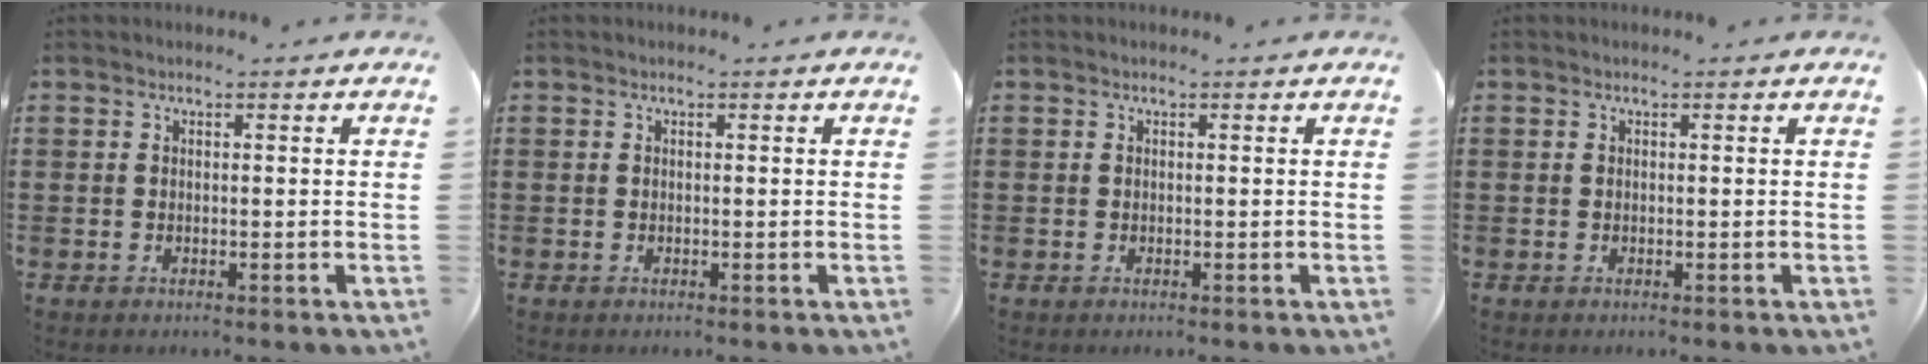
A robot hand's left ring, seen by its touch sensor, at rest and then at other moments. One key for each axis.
{"total": 0.0}
{"total": 0.0}
{"total": 0.0}